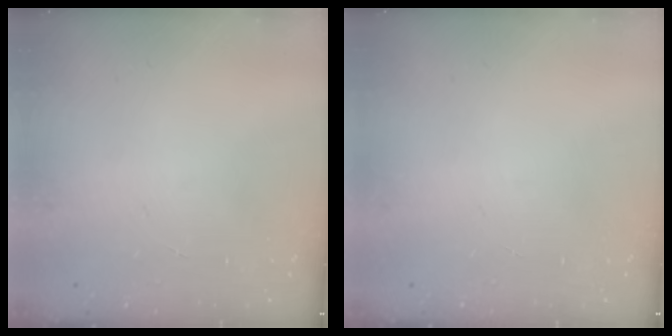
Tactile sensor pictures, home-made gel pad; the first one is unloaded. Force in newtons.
{"total": 0.0}